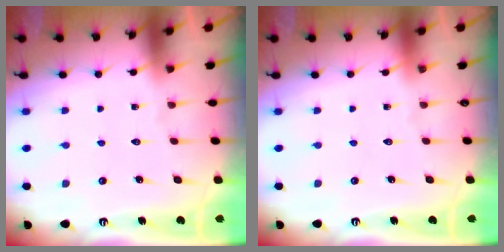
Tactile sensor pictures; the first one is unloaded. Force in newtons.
{"total": 0.0}